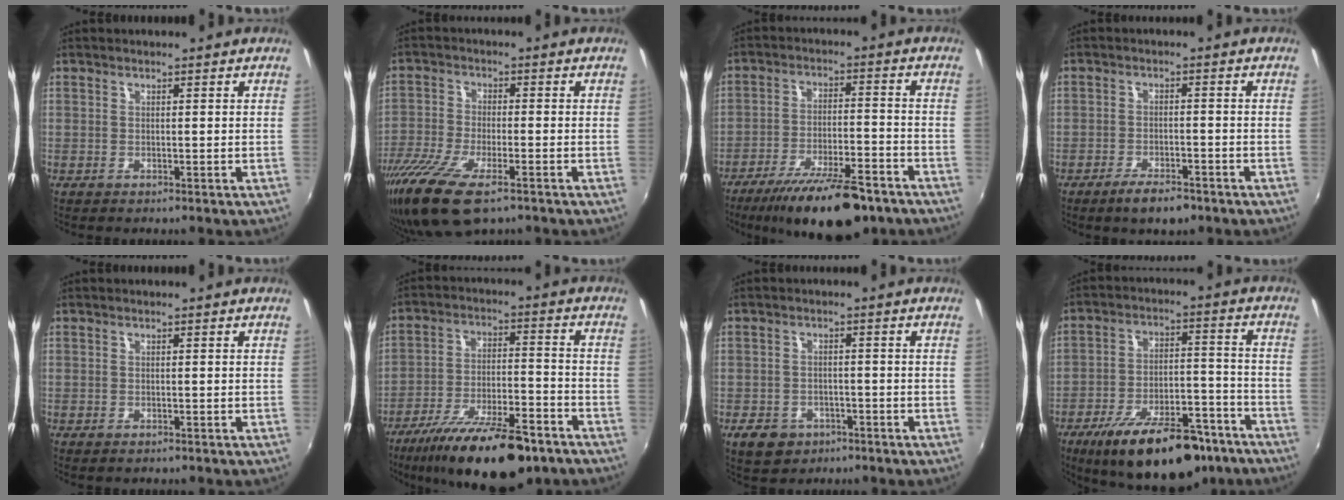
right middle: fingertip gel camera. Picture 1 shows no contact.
{"total": 13.7, "force": [-9.0, 4.4, 9.4], "torque": [-0.213, -0.050, -0.172]}
{"total": 16.4, "force": [-12.3, 4.6, 9.9], "torque": [-0.183, -0.023, -0.188]}
{"total": 5.6, "force": [-4.1, 1.9, 3.3], "torque": [-0.075, -0.010, -0.069]}
{"total": 0.7, "force": [-0.6, 0.3, 0.2], "torque": [-0.007, -0.005, -0.011]}
{"total": 20.2, "force": [-14.6, 6.0, 12.6], "torque": [-0.225, -0.033, -0.226]}
{"total": 6.4, "force": [-3.7, 4.7, 2.4], "torque": [-0.066, -0.003, -0.051]}
{"total": 21.9, "force": [-16.0, 8.2, 12.6], "torque": [-0.208, -0.008, -0.225]}